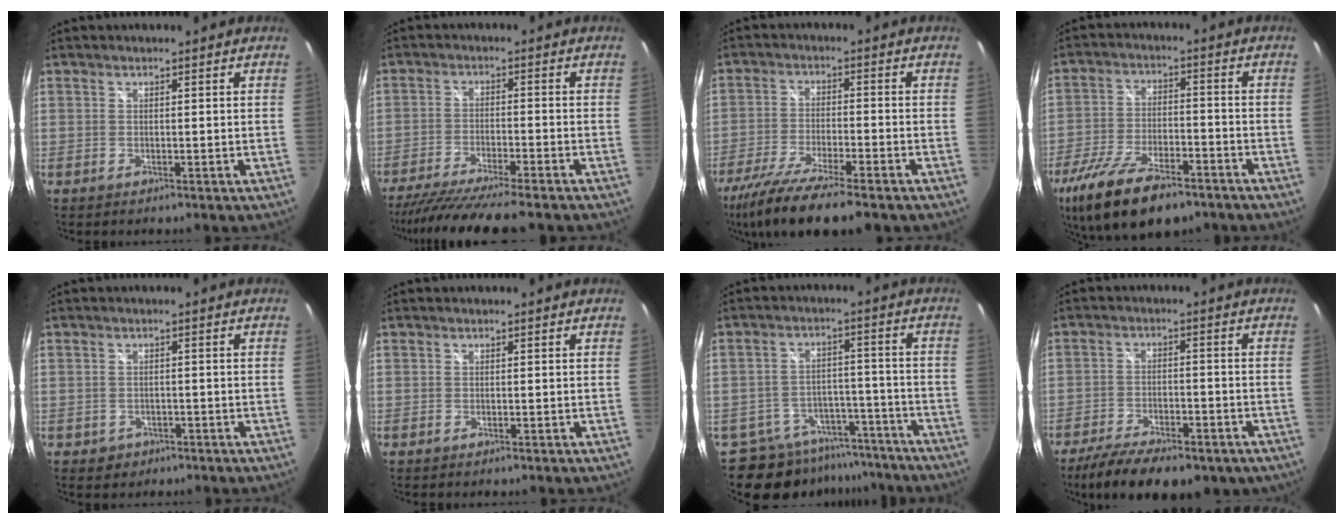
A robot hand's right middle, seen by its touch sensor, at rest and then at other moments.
{"total": 13.2, "force": [-11.5, 0.0, 6.5], "torque": [-0.135, -0.032, -0.191]}
{"total": 14.7, "force": [-11.5, 1.8, 9.0], "torque": [-0.191, -0.042, -0.204]}
{"total": 16.9, "force": [-11.7, 6.3, 10.4], "torque": [-0.215, -0.035, -0.203]}
{"total": 2.4, "force": [-0.9, 2.2, 0.5], "torque": [-0.017, 0.000, -0.010]}
{"total": 0.0}
{"total": 15.1, "force": [-12.7, 7.4, 3.5], "torque": [-0.090, 0.030, -0.172]}
{"total": 16.5, "force": [-11.5, 6.6, 9.8], "torque": [-0.196, -0.036, -0.168]}